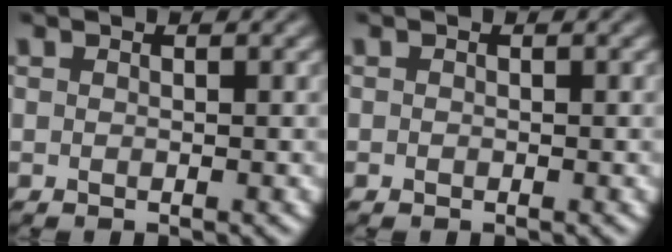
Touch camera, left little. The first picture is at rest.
{"total": 0.0}